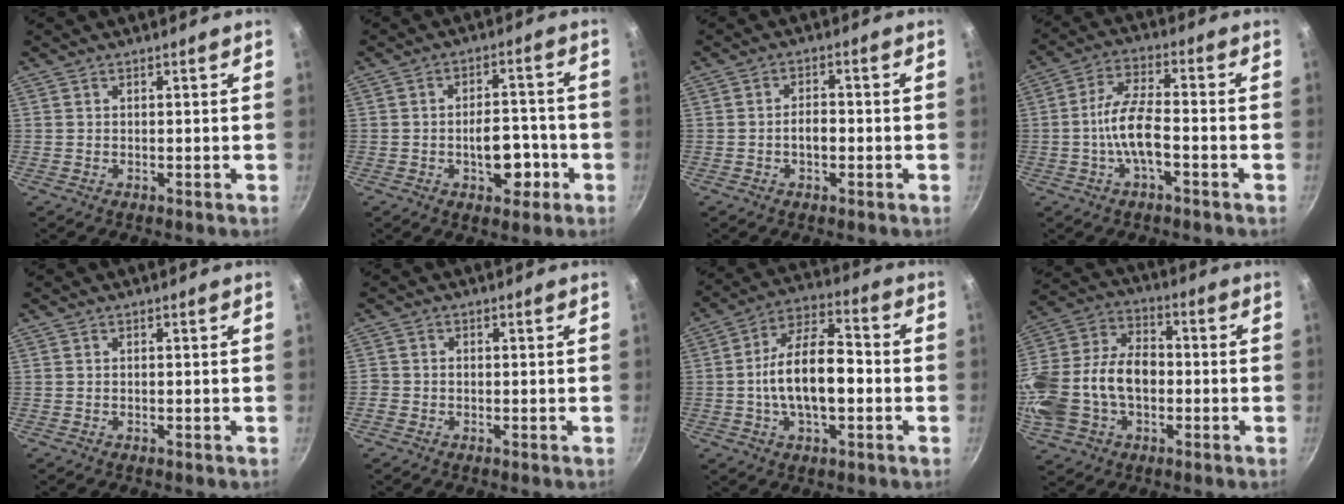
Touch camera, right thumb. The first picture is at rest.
{"total": 8.5, "force": [-2.9, 4.9, 6.3], "torque": [-0.055, 0.022, -0.040]}
{"total": 3.5, "force": [-0.9, 2.0, 2.8], "torque": [-0.034, 0.015, -0.013]}
{"total": 8.6, "force": [-2.6, 3.1, 7.6], "torque": [-0.141, 0.031, -0.057]}
{"total": 0.0}
{"total": 1.6, "force": [-0.7, 1.3, 0.5], "torque": [-0.010, 0.004, -0.016]}
{"total": 15.1, "force": [-1.7, 7.6, 13.0], "torque": [-0.203, 0.040, -0.040]}
{"total": 22.0, "force": [-3.2, 15.3, 15.4], "torque": [-0.317, 0.052, -0.058]}